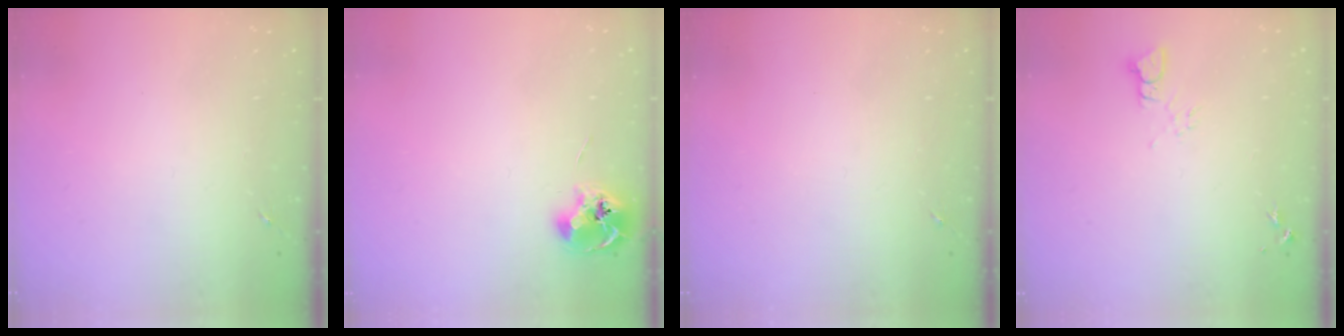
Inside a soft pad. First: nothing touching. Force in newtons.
{"total": 9.0, "press": 8.9, "slide": 0.8}
{"total": 0.0}
{"total": 4.0, "press": 3.9, "slide": 0.3}